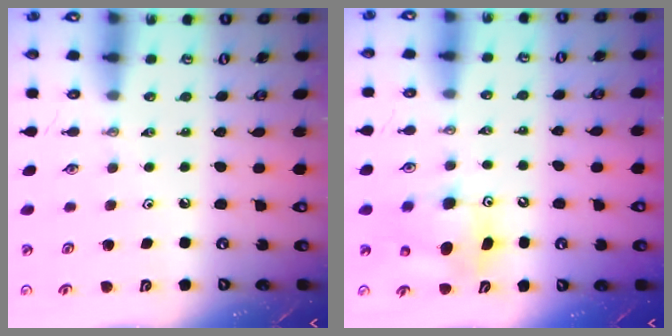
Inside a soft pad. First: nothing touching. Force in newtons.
{"total": 8.8, "press": 8.5, "slide": 2.3}